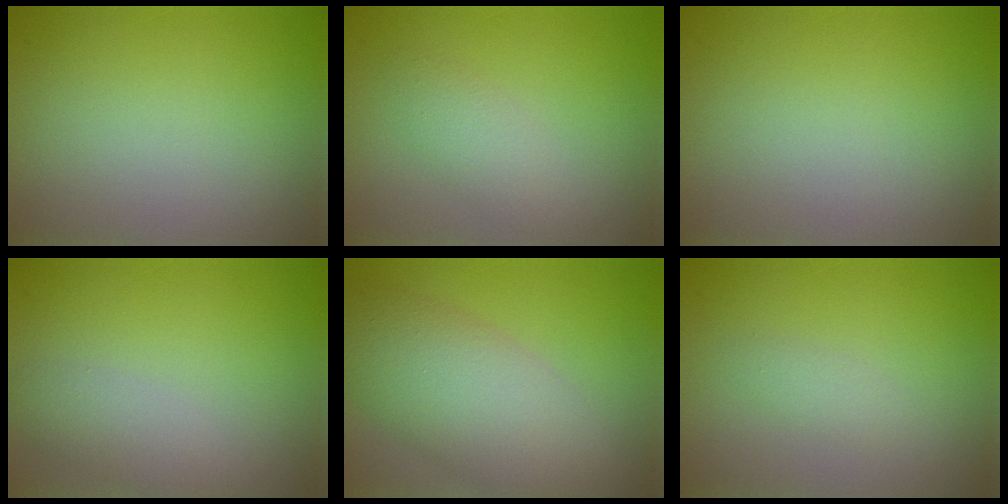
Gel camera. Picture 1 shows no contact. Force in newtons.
{"total": 2.1, "press": 2.1, "slide": 0.1}
{"total": 0.0}
{"total": 2.3, "press": 2.3, "slide": 0.2}
{"total": 7.5, "press": 7.5, "slide": 0.2}
{"total": 1.1, "press": 1.1, "slide": 0.0}